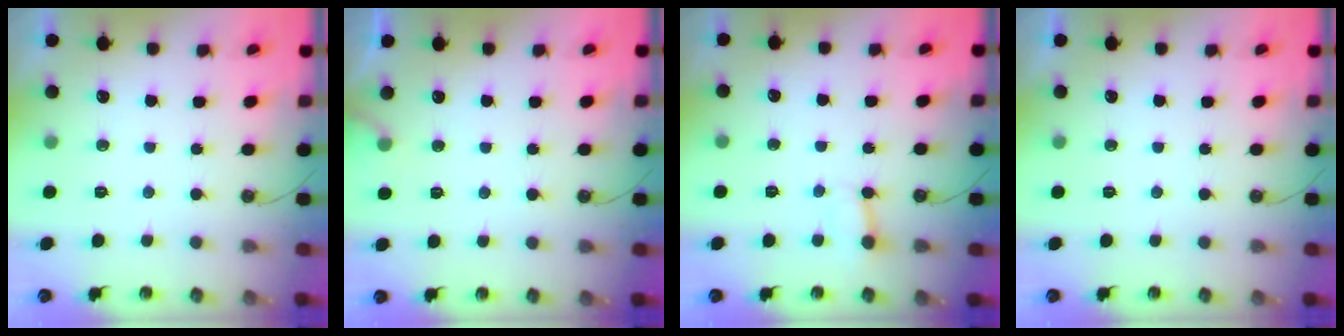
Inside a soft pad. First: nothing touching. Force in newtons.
{"total": 5.4, "press": 5.4, "slide": 0.4}
{"total": 2.4, "press": 2.4, "slide": 0.1}
{"total": 0.0}